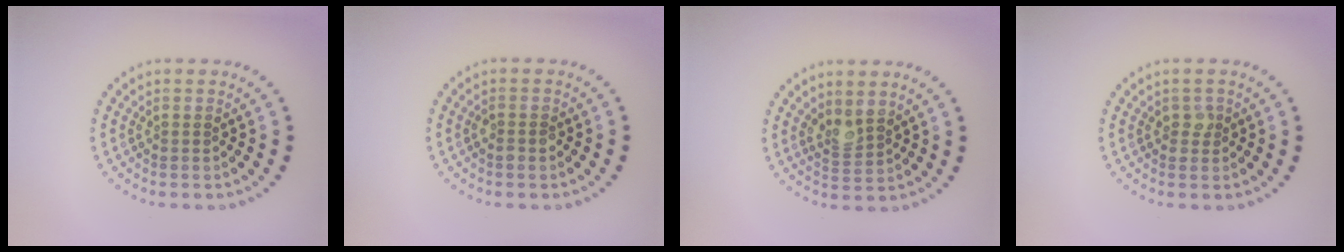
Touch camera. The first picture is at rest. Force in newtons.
{"total": 1.0, "press": 1.0, "slide": 0.2}
{"total": 2.0, "press": 1.7, "slide": 1.1}
{"total": 1.2, "press": 1.1, "slide": 0.4}